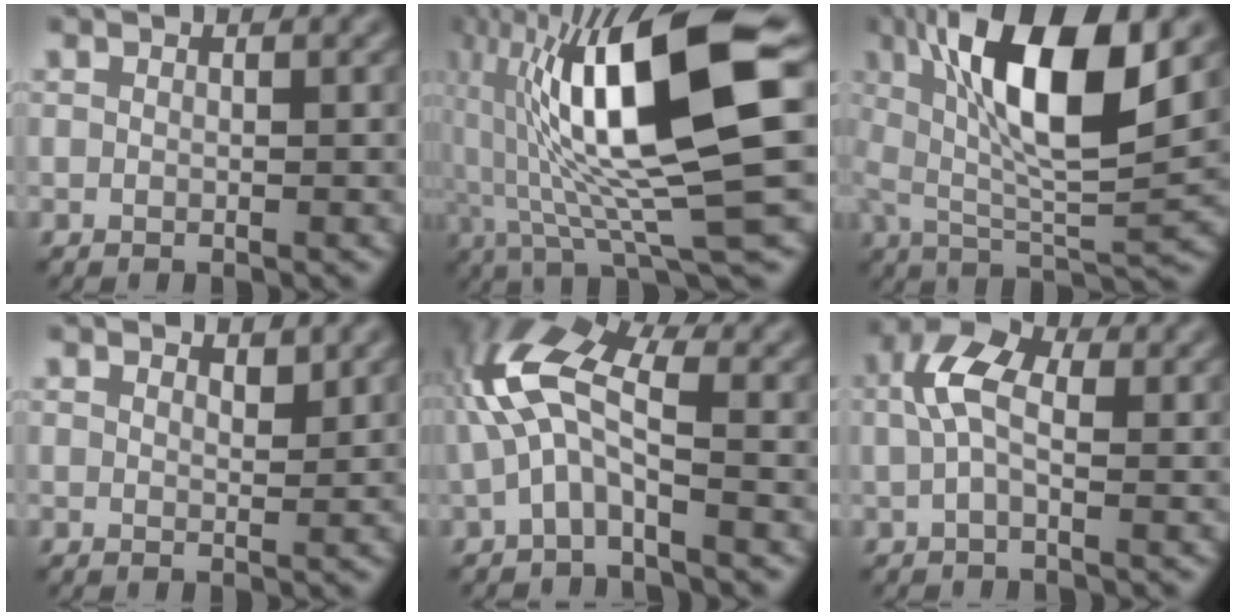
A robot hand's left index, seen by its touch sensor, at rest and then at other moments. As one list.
[{"total": 15.8, "force": [2.4, 3.1, 15.2], "torque": [-0.254, 0.020, 0.043]}, {"total": 11.8, "force": [3.5, 3.2, 10.8], "torque": [-0.185, 0.010, 0.065]}, {"total": 1.1, "force": [1.0, 0.2, 0.3], "torque": [-0.003, 0.002, 0.020]}, {"total": 5.6, "force": [-0.6, 2.1, 5.2], "torque": [-0.117, 0.028, -0.018]}, {"total": 4.4, "force": [0.6, 2.3, 3.7], "torque": [-0.082, 0.018, 0.006]}]